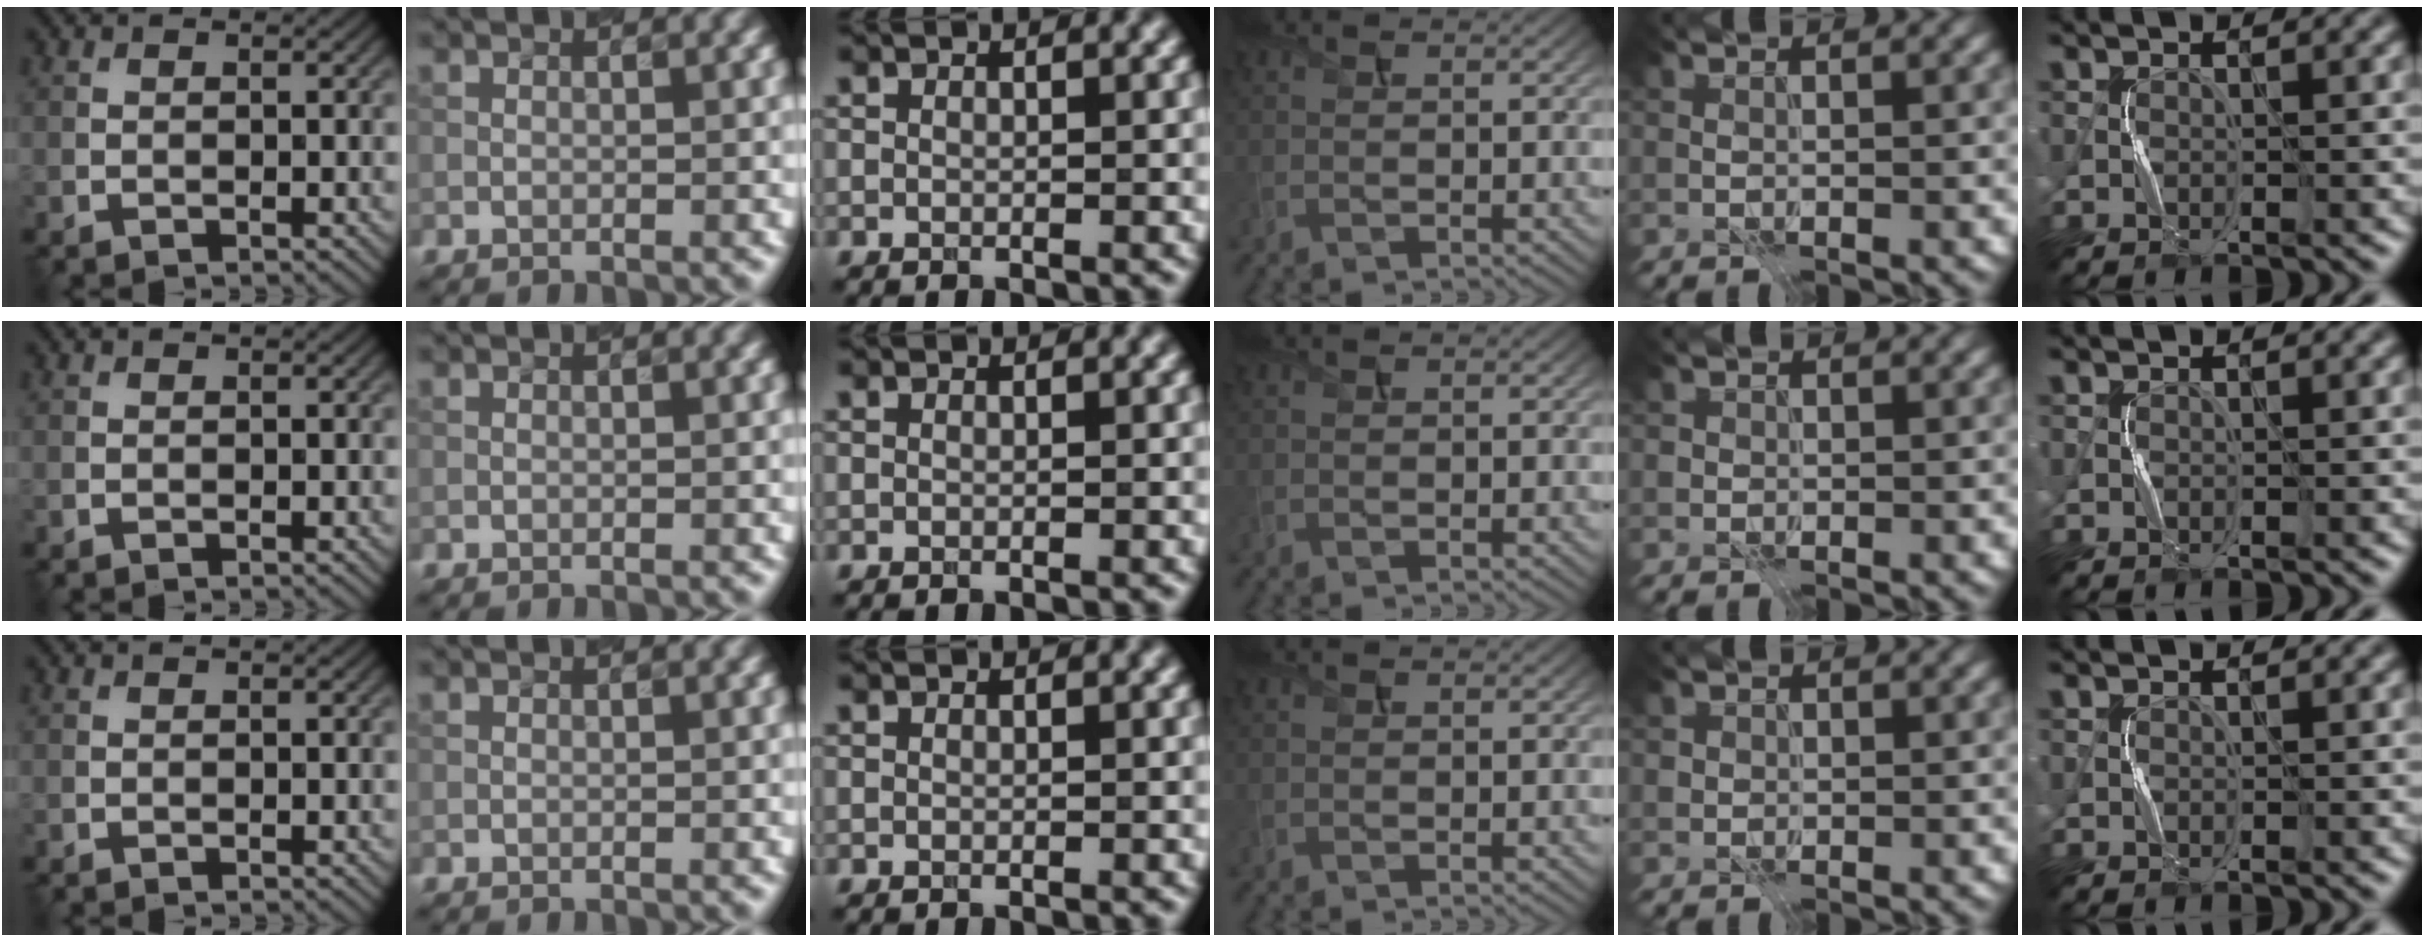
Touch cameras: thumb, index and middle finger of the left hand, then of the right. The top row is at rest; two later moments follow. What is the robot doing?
{"motion": "press", "object": "toy piano key"}